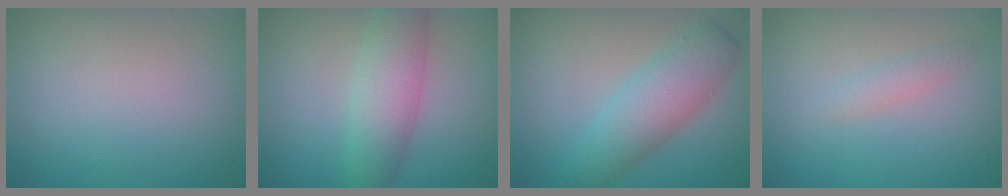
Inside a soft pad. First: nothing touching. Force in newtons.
{"total": 4.7, "press": 4.7, "slide": 0.1}
{"total": 5.4, "press": 5.4, "slide": 0.1}
{"total": 1.2, "press": 1.2, "slide": 0.1}